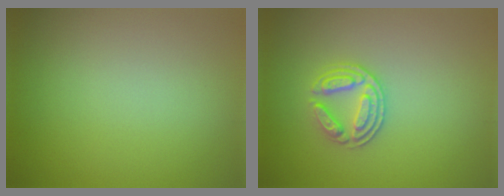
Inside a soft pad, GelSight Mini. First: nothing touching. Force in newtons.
{"total": 2.9, "press": 2.6, "slide": 1.1}